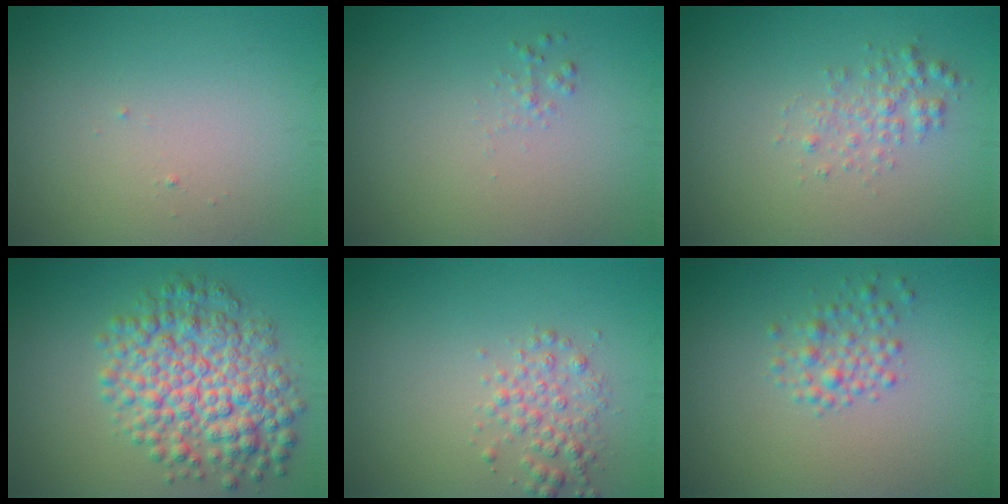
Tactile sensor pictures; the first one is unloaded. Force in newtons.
{"total": 0.6, "press": 0.6, "slide": 0.0}
{"total": 1.8, "press": 1.8, "slide": 0.0}
{"total": 7.5, "press": 7.5, "slide": 0.1}
{"total": 2.2, "press": 2.2, "slide": 0.0}
{"total": 2.1, "press": 2.1, "slide": 0.1}